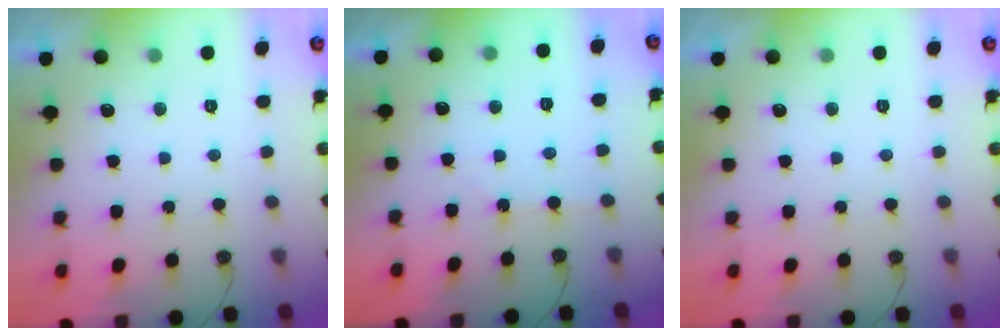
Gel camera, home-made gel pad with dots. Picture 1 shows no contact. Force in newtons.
{"total": 2.5, "press": 2.5, "slide": 0.5}
{"total": 0.0}